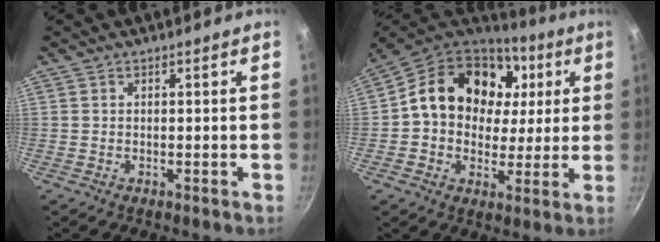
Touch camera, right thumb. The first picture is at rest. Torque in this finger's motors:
{"motor_torque": [-1.21, 1.85, 0.70, -0.57, 0.39]}